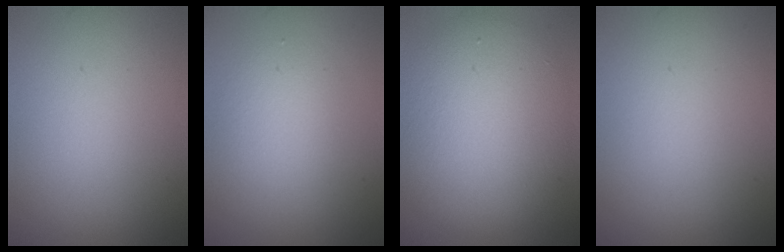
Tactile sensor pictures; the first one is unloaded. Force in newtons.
{"total": 2.4, "press": 2.4, "slide": 0.2}
{"total": 8.6, "press": 8.6, "slide": 0.2}
{"total": 0.0}